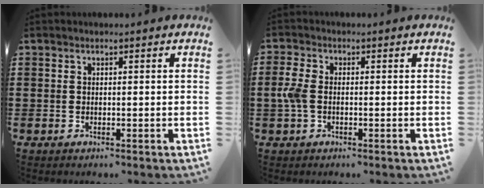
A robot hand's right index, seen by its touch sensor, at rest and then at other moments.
{"total": 3.6, "force": [-0.3, 2.1, 3.0], "torque": [-0.088, -0.004, -0.015]}